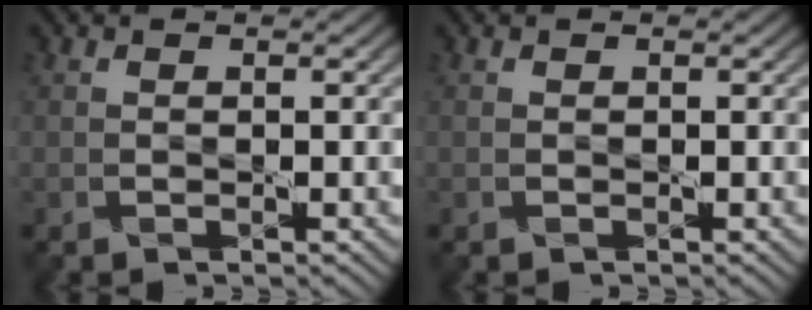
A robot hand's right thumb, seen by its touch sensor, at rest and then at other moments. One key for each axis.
{"total": 0.0}